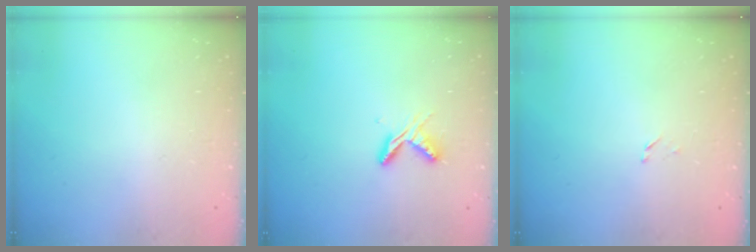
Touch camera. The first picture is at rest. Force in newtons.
{"total": 5.7, "press": 5.7, "slide": 0.6}
{"total": 1.4, "press": 1.4, "slide": 0.2}